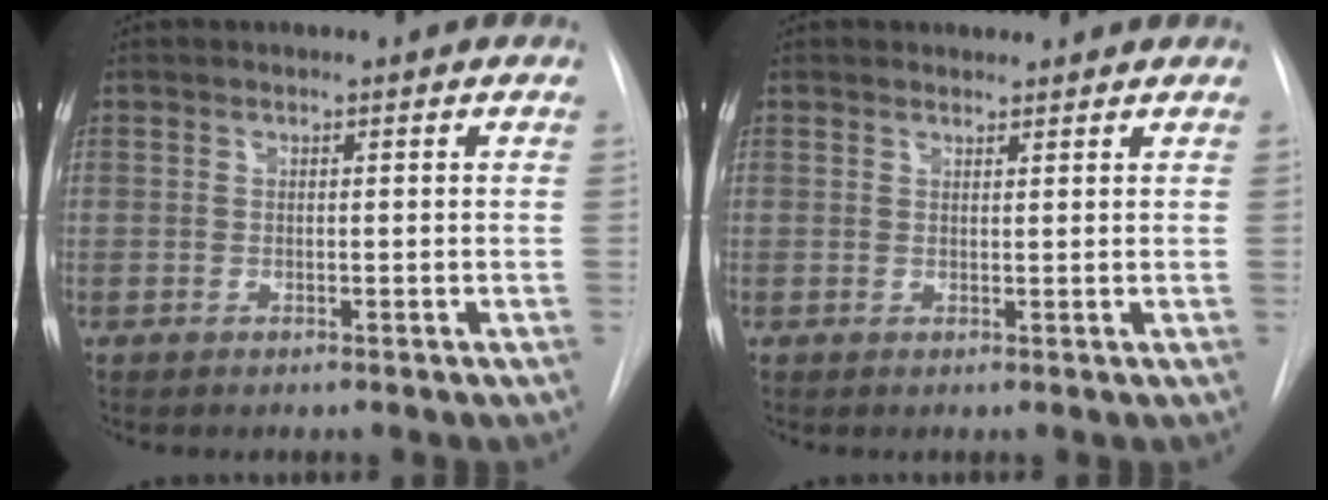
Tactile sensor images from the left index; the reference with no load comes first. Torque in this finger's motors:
{"motor_torque": [0.33, -0.36, -0.05, 0.02]}